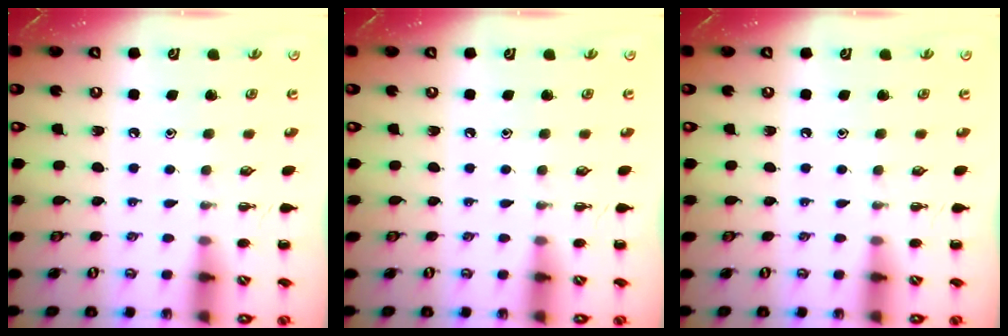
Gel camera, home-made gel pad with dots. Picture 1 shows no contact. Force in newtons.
{"total": 0.0}
{"total": 0.0}